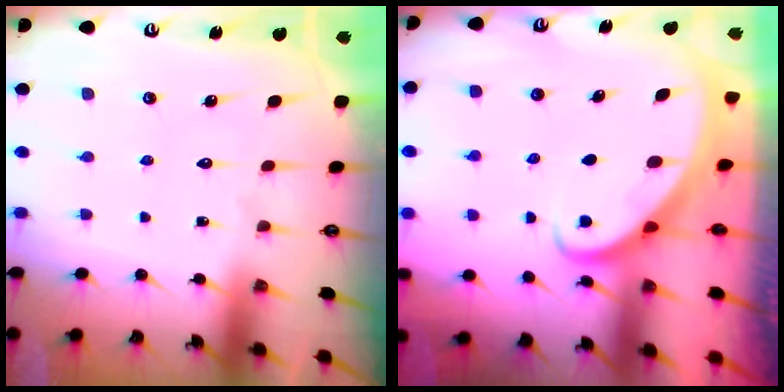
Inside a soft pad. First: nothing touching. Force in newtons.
{"total": 2.8, "press": 2.8, "slide": 0.2}